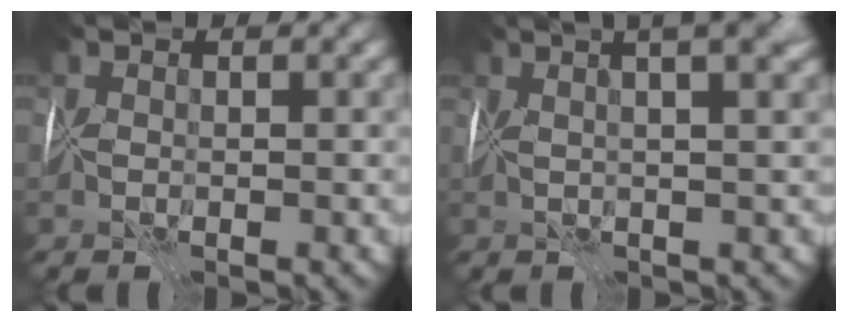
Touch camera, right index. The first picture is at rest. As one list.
[{"total": 9.7, "force": [5.0, 3.9, 7.3], "torque": [-0.046, 0.057, 0.030]}]